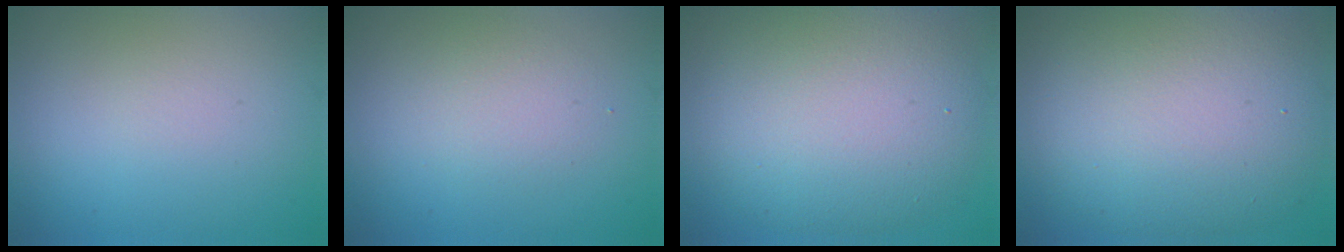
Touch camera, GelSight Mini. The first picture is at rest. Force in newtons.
{"total": 2.0, "press": 2.0, "slide": 0.1}
{"total": 9.7, "press": 9.7, "slide": 0.4}
{"total": 11.8, "press": 11.8, "slide": 0.5}